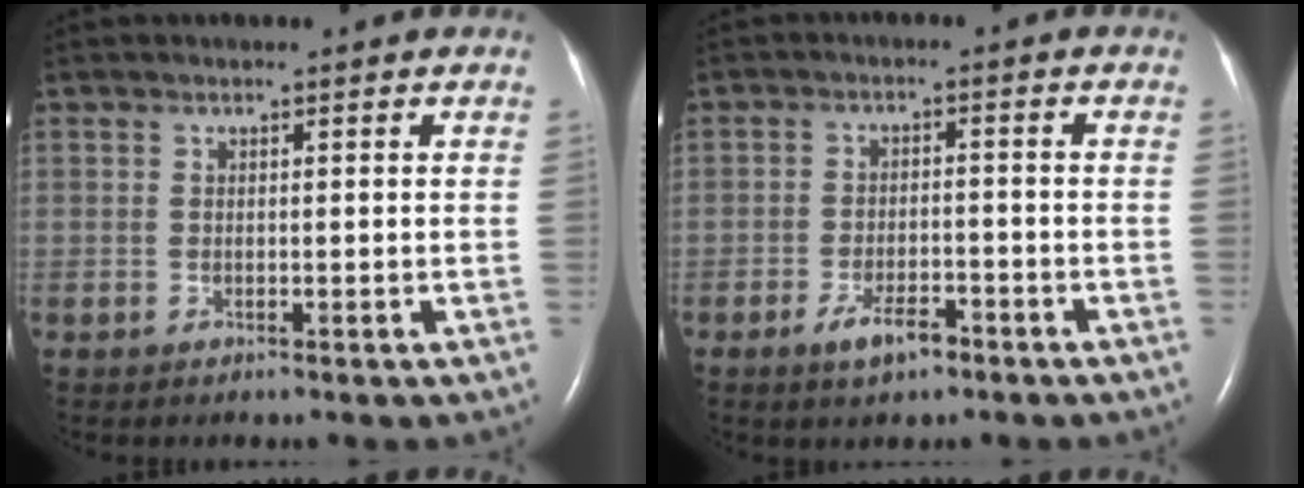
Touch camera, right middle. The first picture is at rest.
{"total": 4.5, "force": [-2.9, 1.7, 3.0], "torque": [-0.058, 0.000, -0.048]}